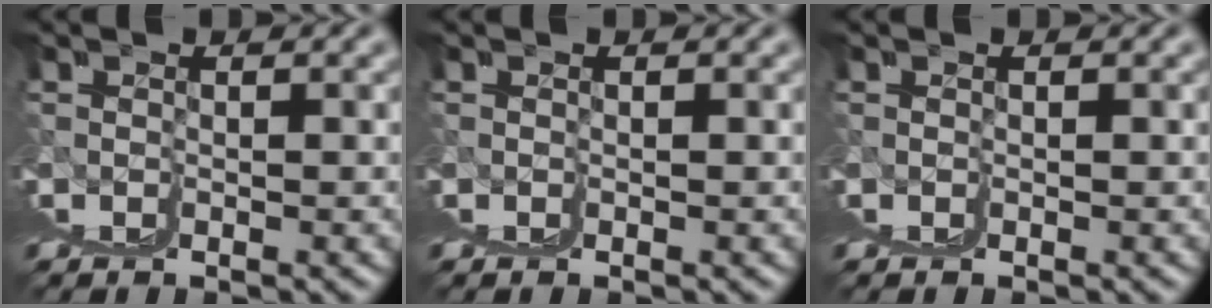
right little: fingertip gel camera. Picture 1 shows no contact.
{"total": 0.0}
{"total": 0.0}